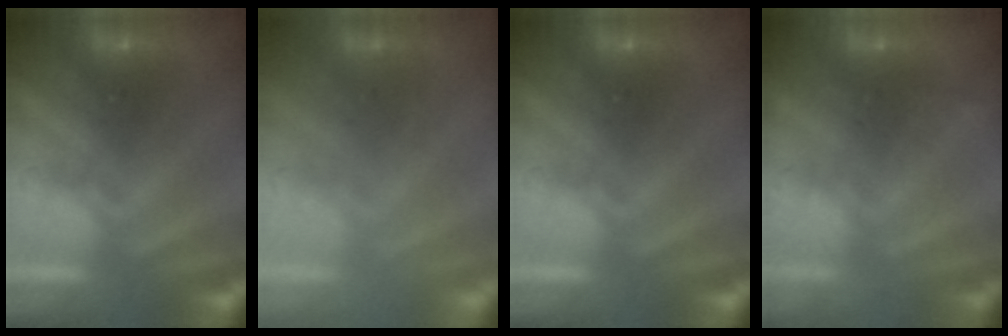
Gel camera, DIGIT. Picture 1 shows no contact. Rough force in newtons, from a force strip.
{"total": 2.1}
{"total": 0.0}
{"total": 2.0}